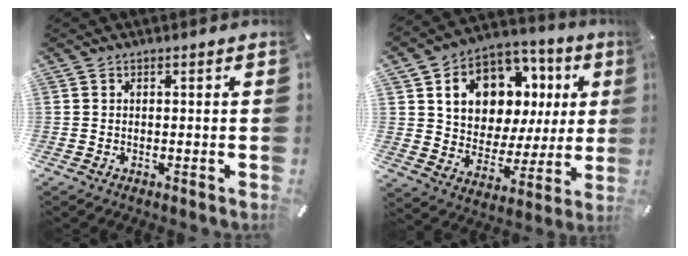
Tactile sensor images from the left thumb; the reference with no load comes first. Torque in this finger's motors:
{"motor_torque": [2.25, 2.68, 1.48, -1.29, 0.23]}